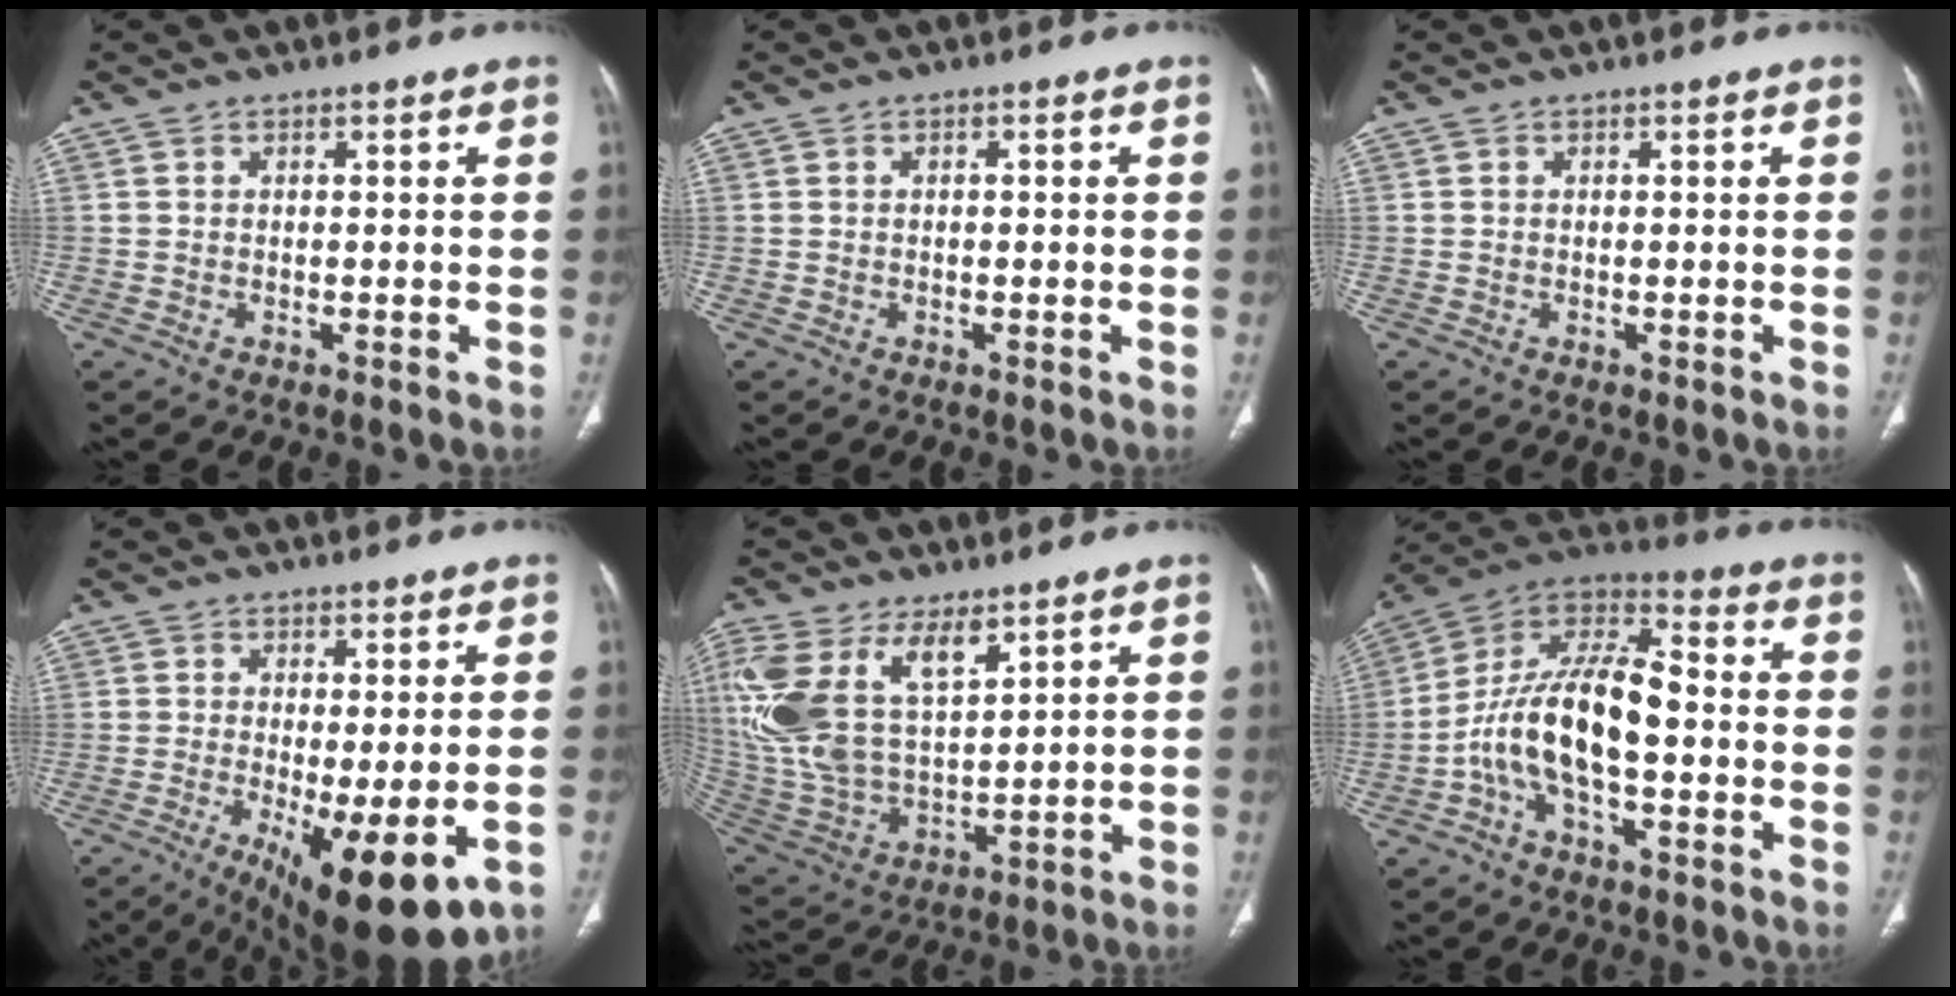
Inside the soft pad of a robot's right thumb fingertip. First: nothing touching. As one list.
[{"total": 0.7, "force": [0.0, 0.2, 0.6], "torque": [-0.014, 0.001, 0.002]}, {"total": 0.0}, {"total": 14.7, "force": [-5.3, 4.4, 13.0], "torque": [-0.174, -0.021, -0.068]}, {"total": 18.4, "force": [8.5, 9.2, 13.4], "torque": [-0.282, -0.023, 0.178]}, {"total": 16.7, "force": [-3.1, 8.0, 14.4], "torque": [-0.259, 0.051, -0.062]}]